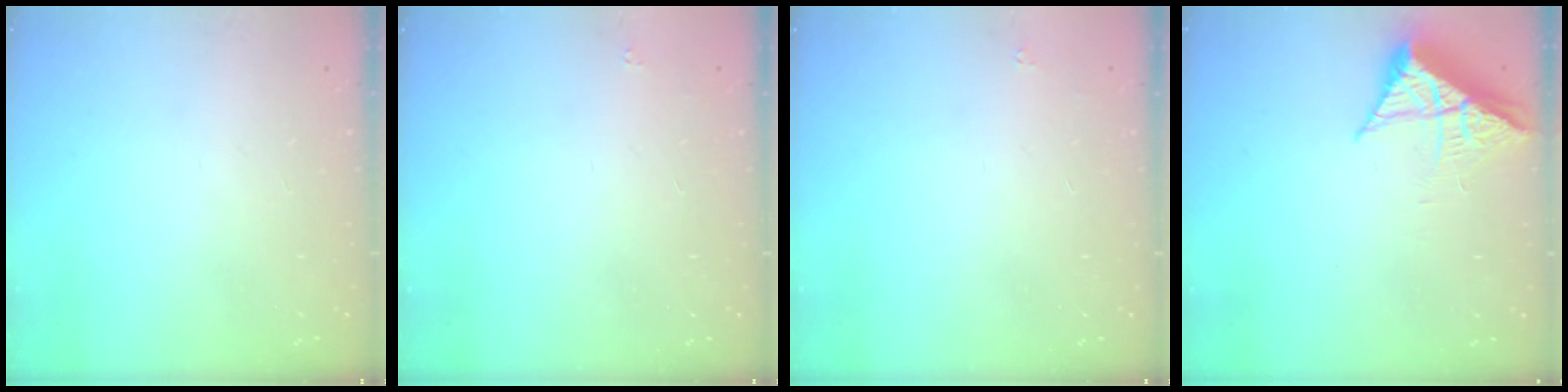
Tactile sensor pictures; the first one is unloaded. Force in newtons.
{"total": 1.6, "press": 1.5, "slide": 0.2}
{"total": 1.6, "press": 1.5, "slide": 0.2}
{"total": 8.9, "press": 8.9, "slide": 0.9}